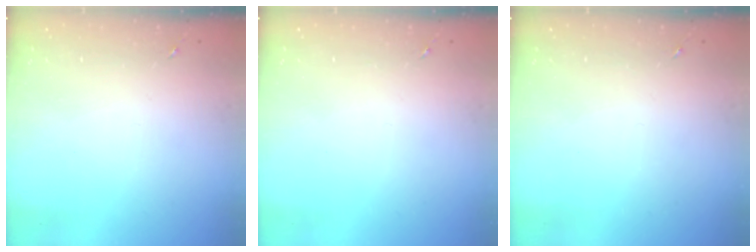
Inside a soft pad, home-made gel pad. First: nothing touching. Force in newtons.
{"total": 0.0}
{"total": 0.0}